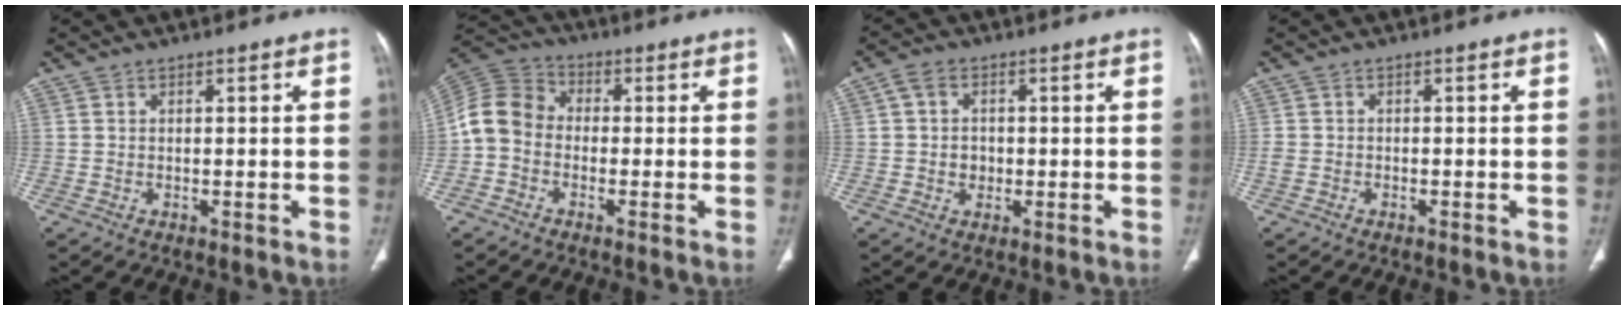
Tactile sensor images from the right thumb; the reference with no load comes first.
{"total": 8.4, "force": [-1.6, 6.7, 4.8], "torque": [-0.088, 0.030, -0.049]}
{"total": 4.4, "force": [0.0, 3.6, 2.4], "torque": [-0.032, 0.005, -0.004]}
{"total": 1.3, "force": [-0.7, 0.9, 0.6], "torque": [-0.015, 0.003, -0.014]}